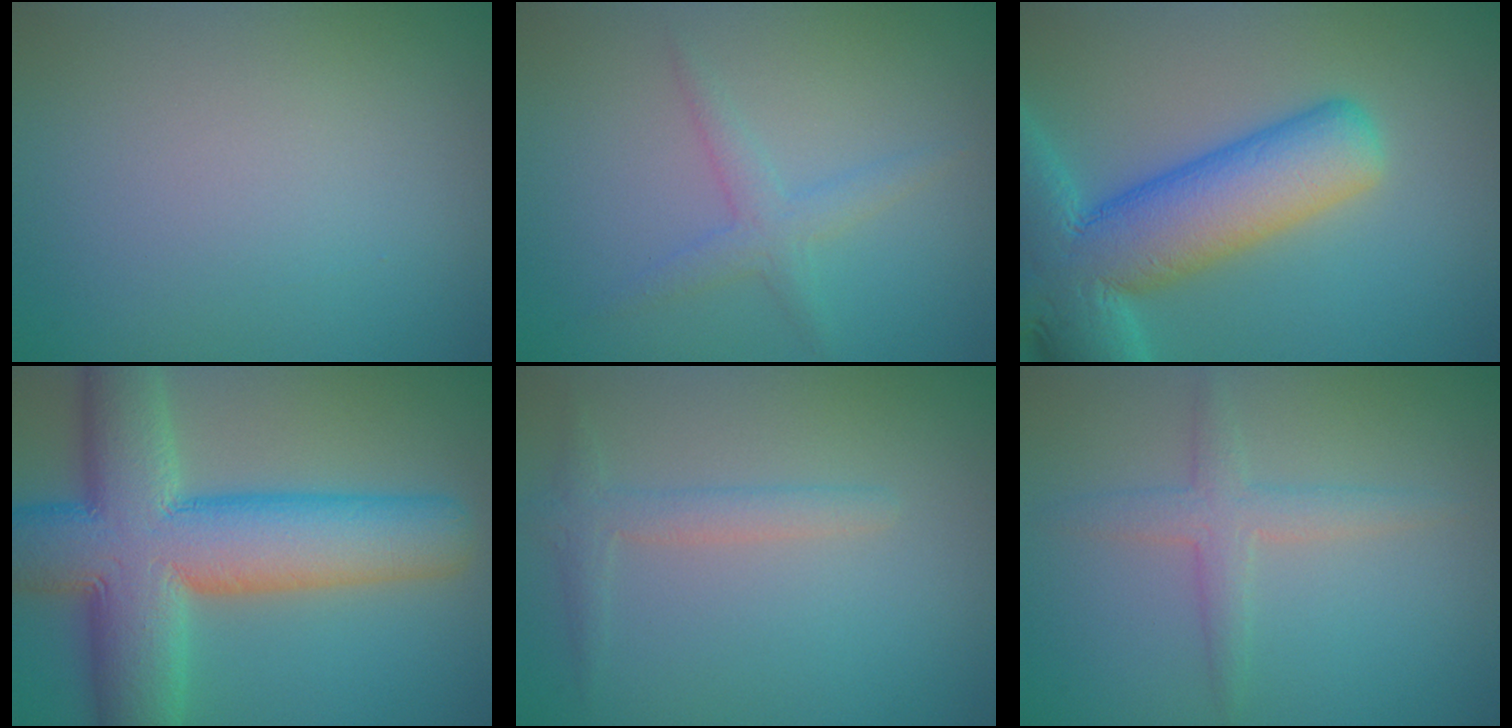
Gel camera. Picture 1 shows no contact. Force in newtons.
{"total": 2.1, "press": 2.1, "slide": 0.1}
{"total": 11.9, "press": 11.9, "slide": 0.7}
{"total": 13.8, "press": 13.7, "slide": 0.7}
{"total": 1.9, "press": 1.9, "slide": 0.0}
{"total": 2.5, "press": 2.5, "slide": 0.1}